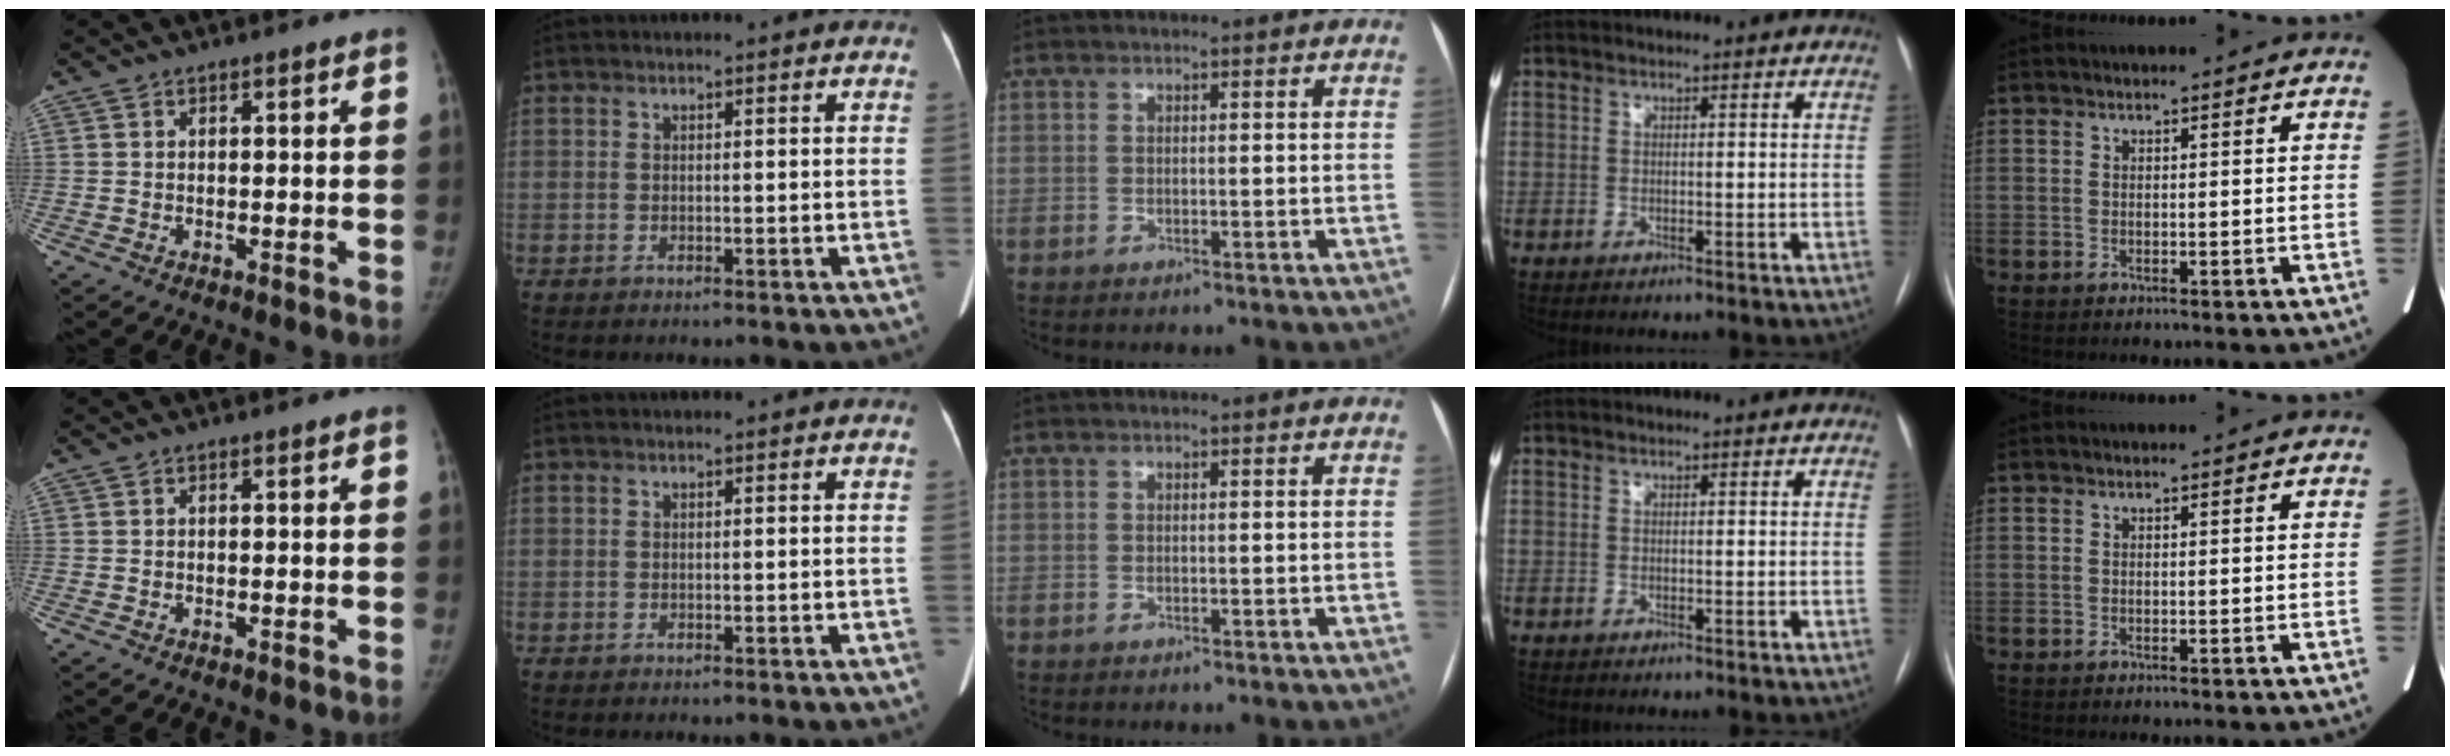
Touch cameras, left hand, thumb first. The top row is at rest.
{}